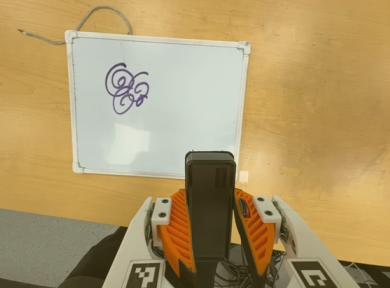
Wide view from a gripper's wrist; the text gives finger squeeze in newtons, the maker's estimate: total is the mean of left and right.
{"total": 4.6, "left": 3.2, "right": 6.0}